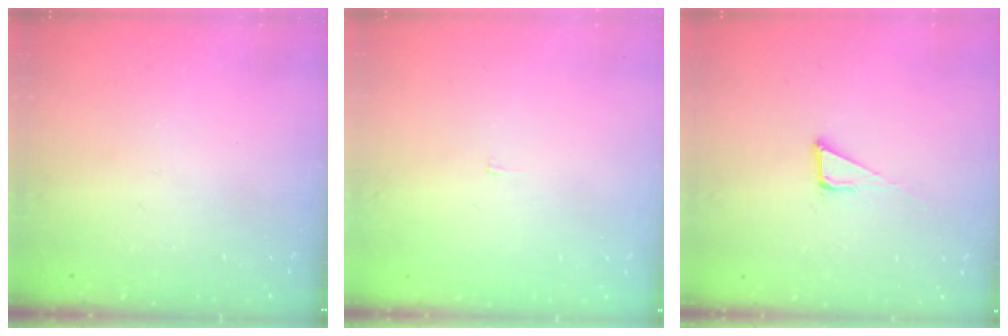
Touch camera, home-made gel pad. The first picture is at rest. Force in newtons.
{"total": 1.9, "press": 1.9, "slide": 0.1}
{"total": 3.9, "press": 3.9, "slide": 0.2}